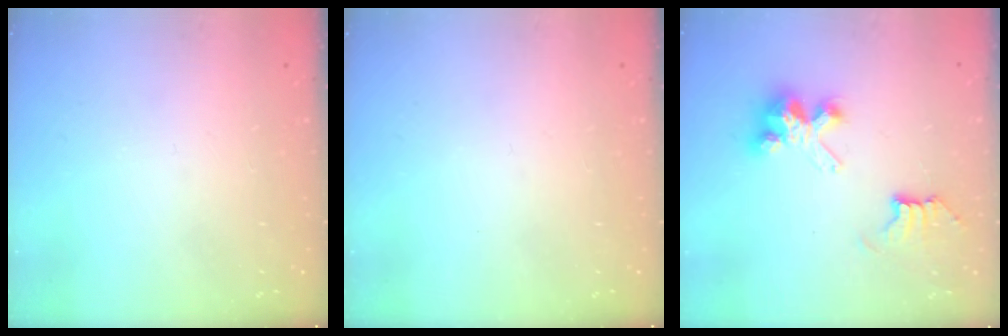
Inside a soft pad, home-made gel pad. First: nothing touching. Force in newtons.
{"total": 0.0}
{"total": 7.4, "press": 7.4, "slide": 0.1}